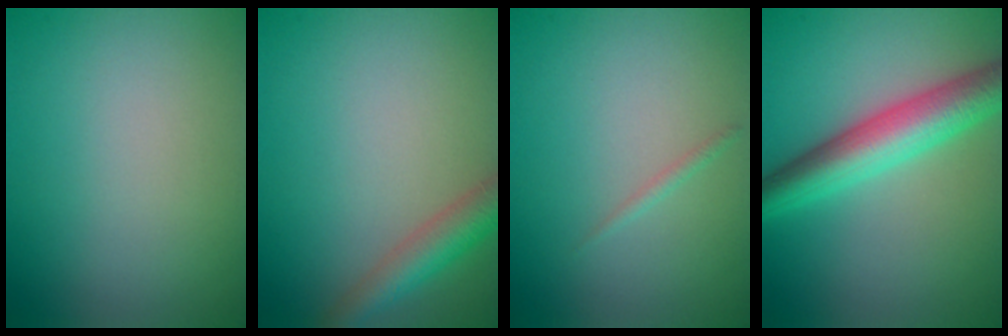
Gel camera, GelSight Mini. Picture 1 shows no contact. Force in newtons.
{"total": 3.5, "press": 3.5, "slide": 0.2}
{"total": 0.6, "press": 0.6, "slide": 0.0}
{"total": 6.5, "press": 6.5, "slide": 0.0}